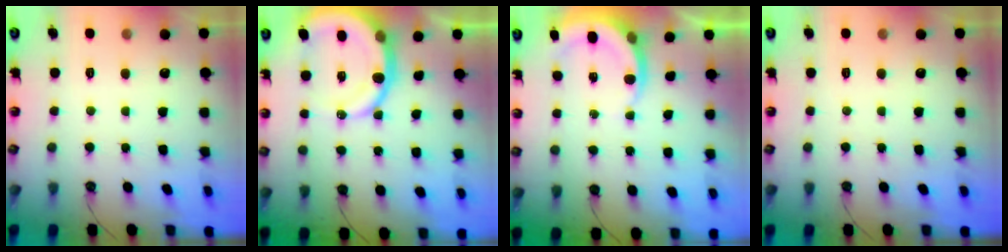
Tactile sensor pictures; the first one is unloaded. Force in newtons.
{"total": 13.2, "press": 13.1, "slide": 1.7}
{"total": 4.6, "press": 4.6, "slide": 0.3}
{"total": 0.0}